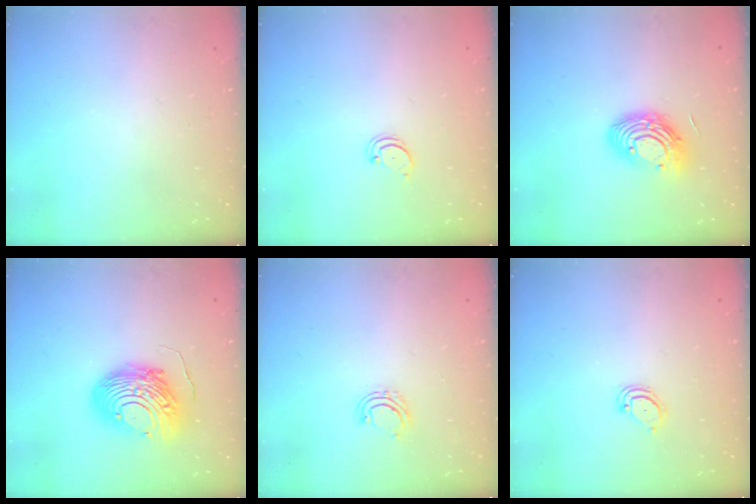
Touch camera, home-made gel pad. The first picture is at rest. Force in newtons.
{"total": 2.0, "press": 2.0, "slide": 0.2}
{"total": 12.0, "press": 12.0, "slide": 1.1}
{"total": 15.1, "press": 15.1, "slide": 1.6}
{"total": 4.7, "press": 4.7, "slide": 0.8}
{"total": 3.3, "press": 3.3, "slide": 0.3}